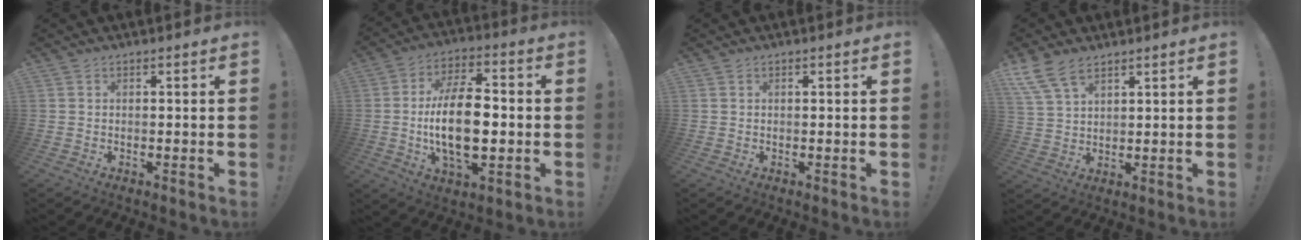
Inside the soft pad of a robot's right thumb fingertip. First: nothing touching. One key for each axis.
{"total": 17.7, "fx": -2.1, "fy": 8.8, "fz": 15.2, "tx": -0.278, "ty": 0.002, "tz": -0.042}
{"total": 0.0}
{"total": 9.1, "fx": 6.2, "fy": 4.4, "fz": 5.0, "tx": -0.093, "ty": -0.021, "tz": 0.123}